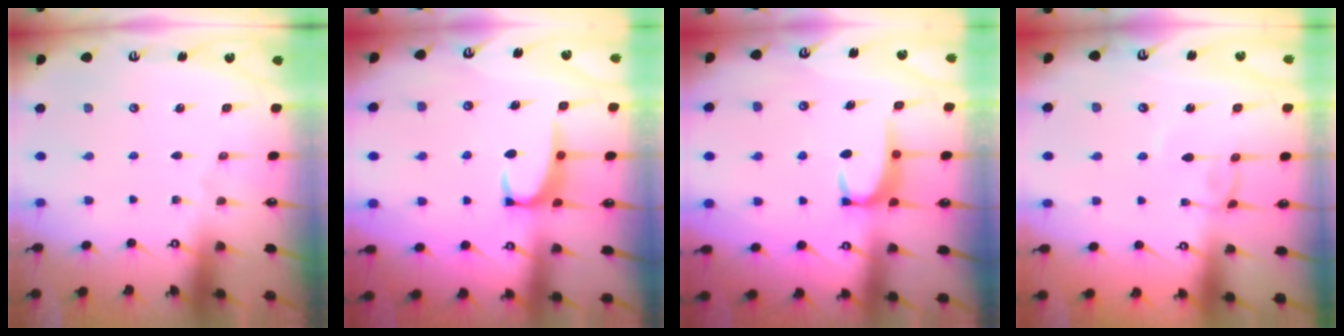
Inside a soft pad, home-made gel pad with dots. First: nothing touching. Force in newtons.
{"total": 2.4, "press": 2.3, "slide": 0.6}
{"total": 2.6, "press": 2.6, "slide": 0.4}
{"total": 3.1, "press": 3.1, "slide": 0.1}